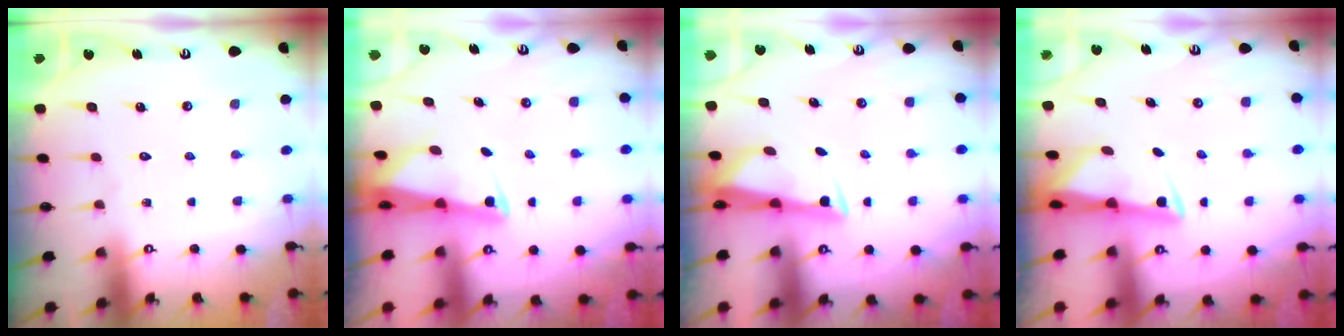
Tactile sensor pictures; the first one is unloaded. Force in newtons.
{"total": 3.3, "press": 3.3, "slide": 0.5}
{"total": 2.9, "press": 2.7, "slide": 0.8}
{"total": 3.0, "press": 2.9, "slide": 0.6}